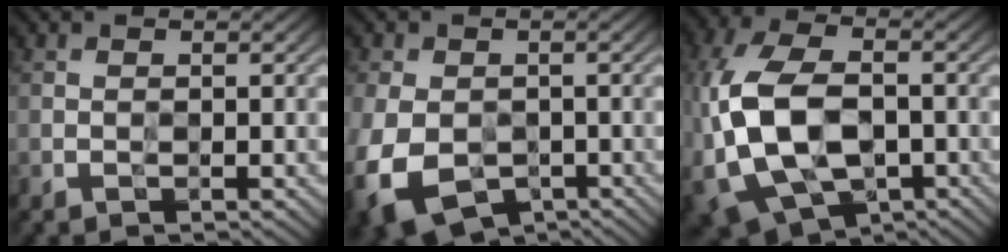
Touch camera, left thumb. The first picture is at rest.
{"total": 10.7, "force": [-3.7, 7.7, 6.5], "torque": [-0.164, -0.044, -0.052]}
{"total": 16.5, "force": [-3.1, 10.5, 12.3], "torque": [-0.293, -0.018, -0.055]}